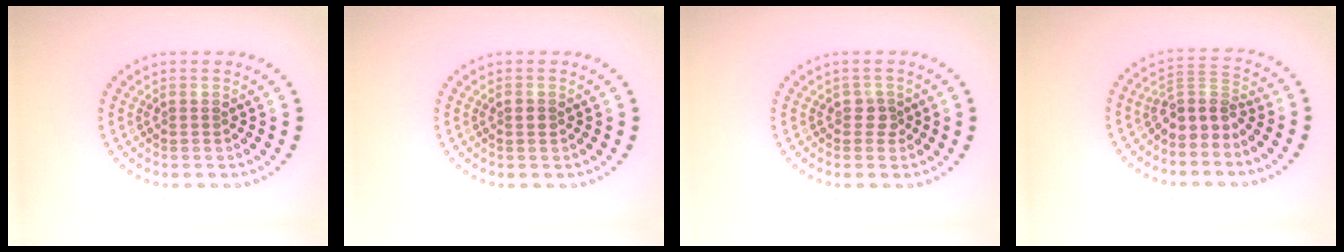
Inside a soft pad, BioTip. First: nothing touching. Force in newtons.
{"total": 0.9, "press": 0.9, "slide": 0.1}
{"total": 1.2, "press": 1.0, "slide": 0.6}
{"total": 3.3, "press": 2.5, "slide": 2.1}